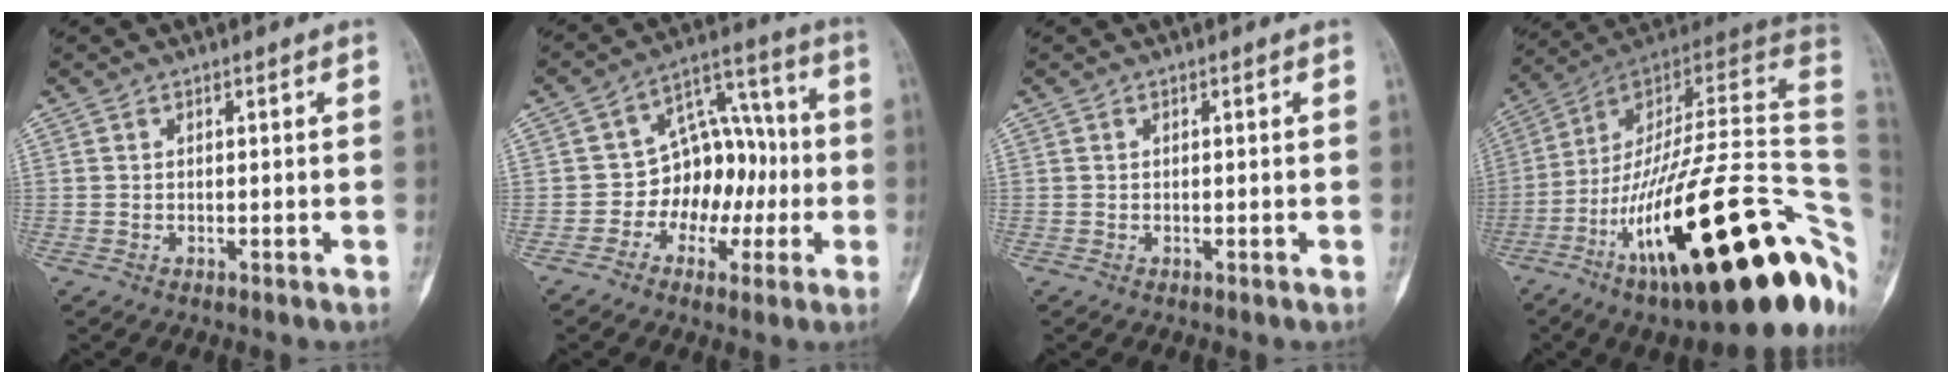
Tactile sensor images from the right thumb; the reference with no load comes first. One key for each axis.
{"total": 12.0, "fx": -2.0, "fy": 9.3, "fz": 7.3, "tx": -0.053, "ty": 0.049, "tz": -0.038}
{"total": 0.0}
{"total": 36.7, "fx": -10.6, "fy": 11.1, "fz": 33.3, "tx": -0.427, "ty": 0.074, "tz": -0.169}